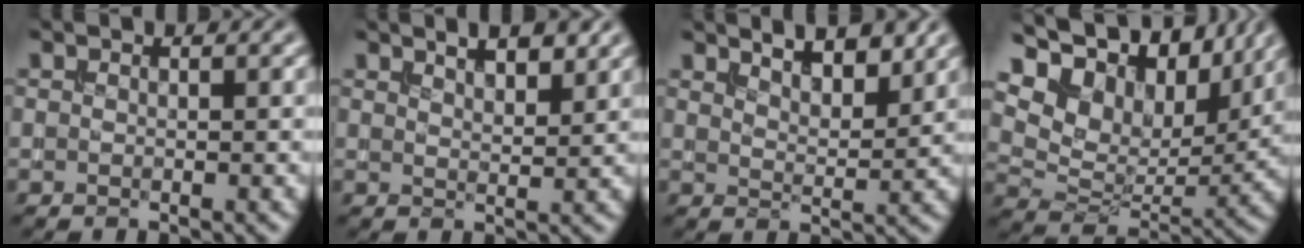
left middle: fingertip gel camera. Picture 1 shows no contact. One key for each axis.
{"total": 3.3, "fx": 2.5, "fy": 0.9, "fz": 2.0, "tx": -0.017, "ty": 0.008, "tz": 0.030}
{"total": 4.8, "fx": 3.8, "fy": 1.4, "fz": 2.6, "tx": -0.022, "ty": 0.013, "tz": 0.038}
{"total": 13.8, "fx": 8.8, "fy": 7.7, "fz": 7.3, "tx": -0.162, "ty": 0.036, "tz": 0.136}